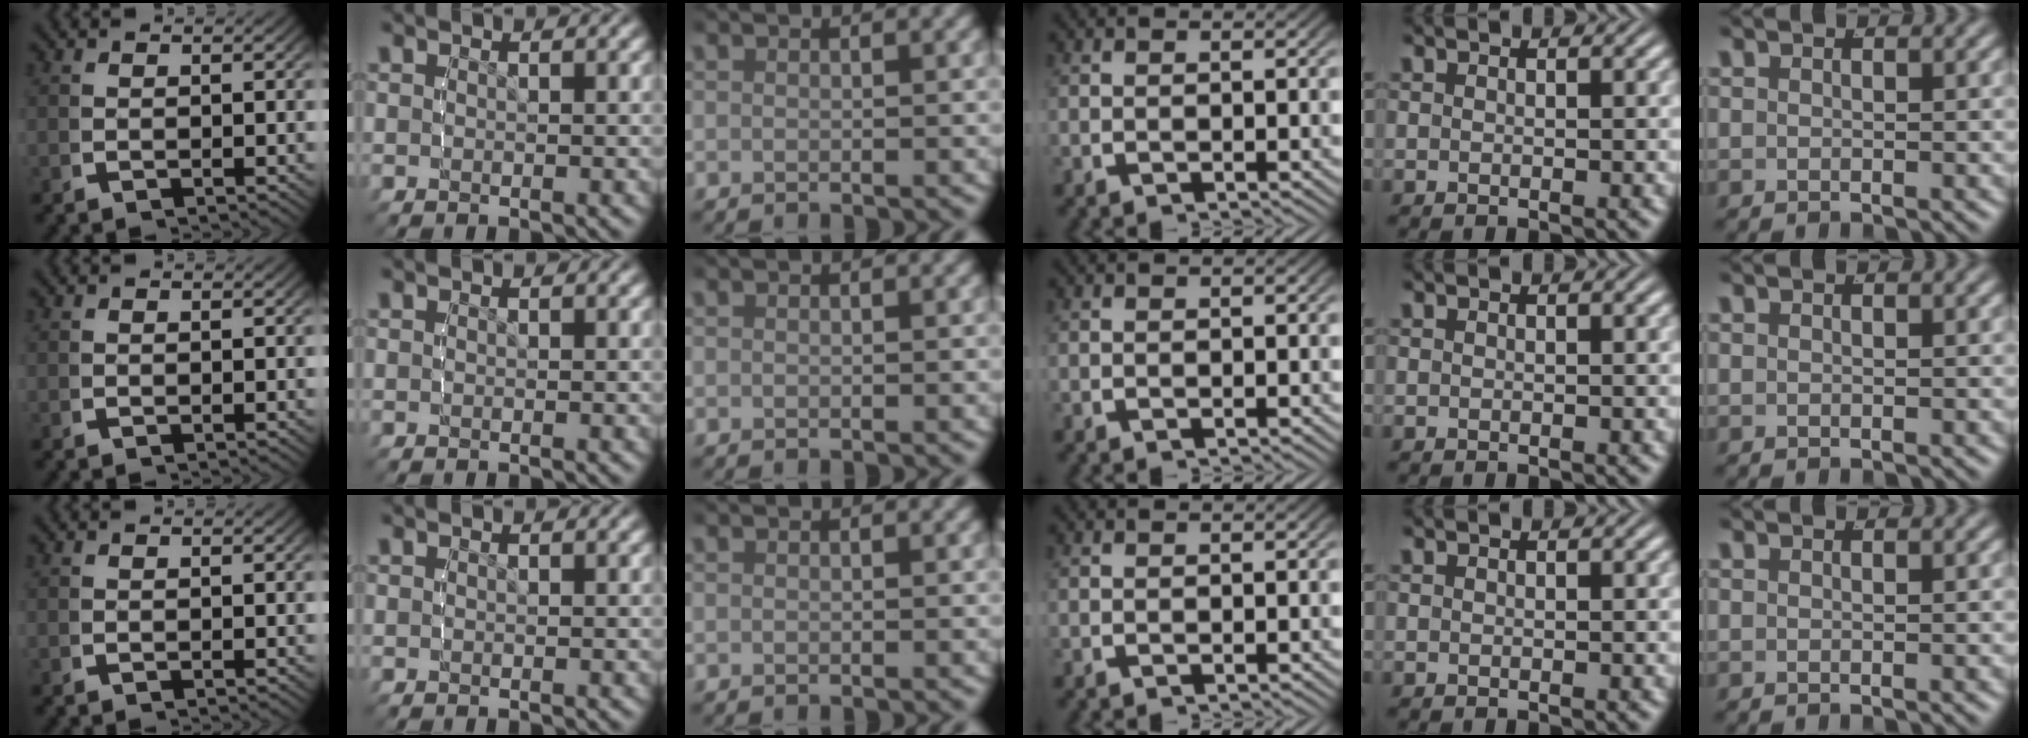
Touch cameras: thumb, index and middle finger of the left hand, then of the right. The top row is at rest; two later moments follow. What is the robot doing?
{"motion": "lift_and_place", "object": "bottle"}